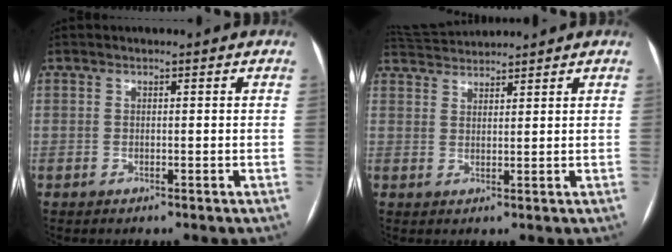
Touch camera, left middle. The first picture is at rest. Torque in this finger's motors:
{"motor_torque": [0.09, -0.32, -0.13, -0.03]}